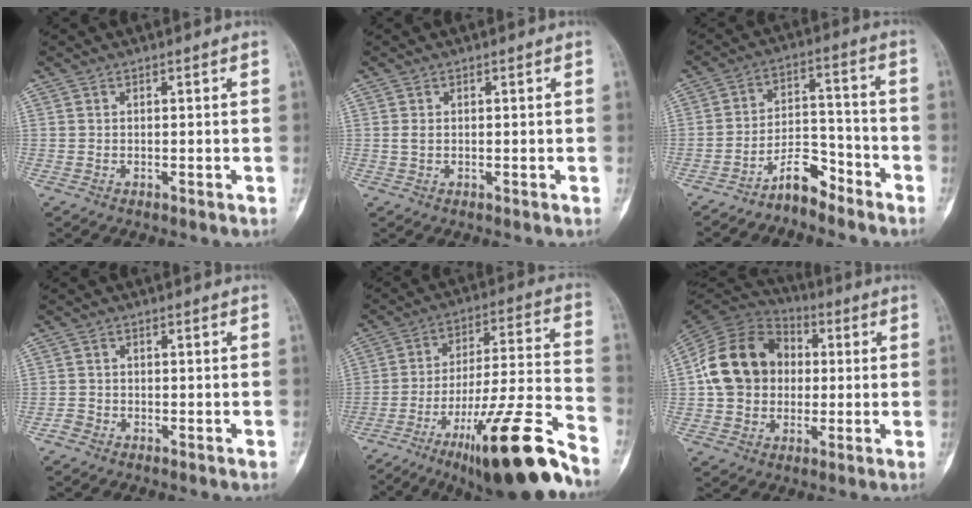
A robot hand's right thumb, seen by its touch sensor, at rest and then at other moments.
{"total": 1.1, "force": [0.1, 0.7, 0.8], "torque": [-0.021, 0.003, 0.005]}
{"total": 7.1, "force": [-5.9, 2.8, 2.8], "torque": [-0.037, 0.075, -0.111]}
{"total": 1.5, "force": [-1.0, 1.0, 0.3], "torque": [-0.001, 0.006, -0.024]}
{"total": 23.3, "force": [-15.6, 2.7, 17.1], "torque": [-0.246, 0.075, -0.252]}
{"total": 16.9, "force": [0.8, 13.8, 9.7], "torque": [-0.156, 0.023, 0.007]}